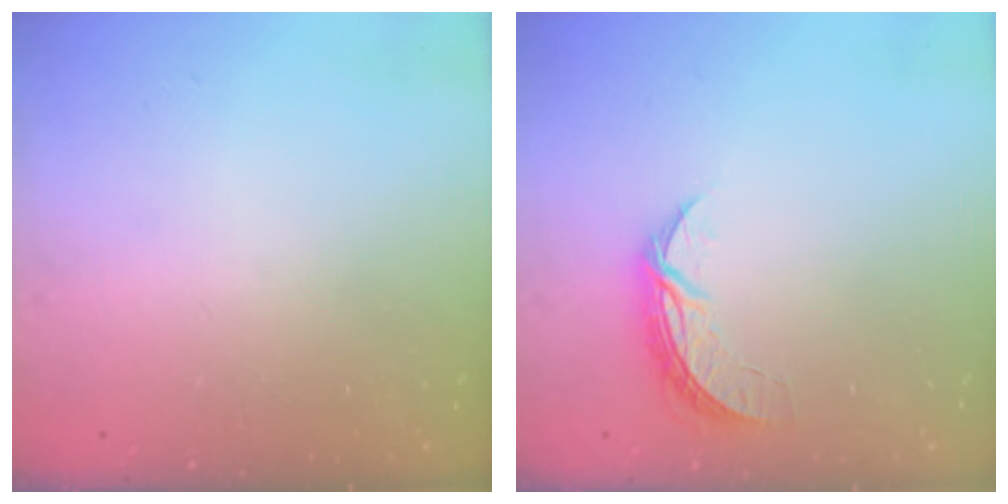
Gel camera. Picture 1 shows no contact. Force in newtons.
{"total": 6.6, "press": 6.5, "slide": 0.4}